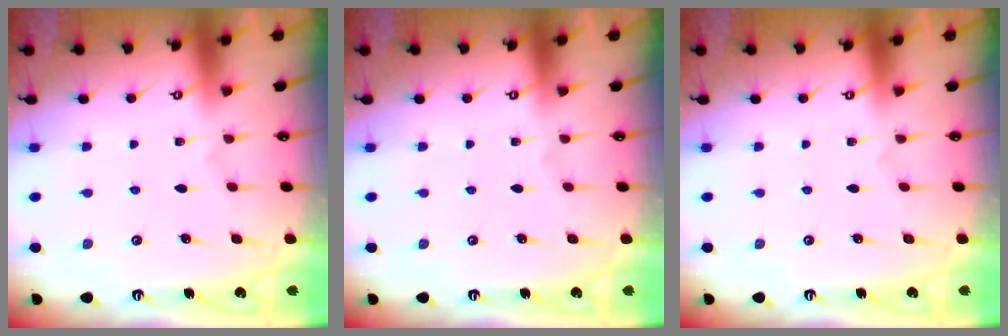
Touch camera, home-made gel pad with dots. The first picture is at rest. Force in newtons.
{"total": 0.0}
{"total": 0.0}